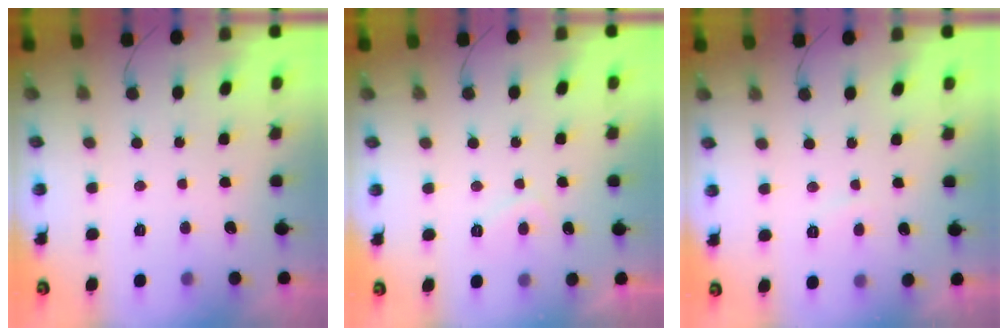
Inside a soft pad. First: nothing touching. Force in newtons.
{"total": 2.9, "press": 2.8, "slide": 0.8}
{"total": 1.3, "press": 1.2, "slide": 0.5}